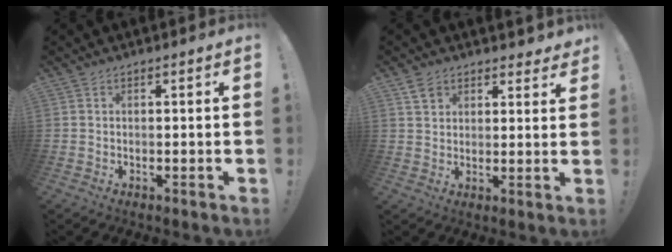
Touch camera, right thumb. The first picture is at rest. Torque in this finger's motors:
{"motor_torque": [0.48, 0.48, -0.27, 0.52, 0.00]}